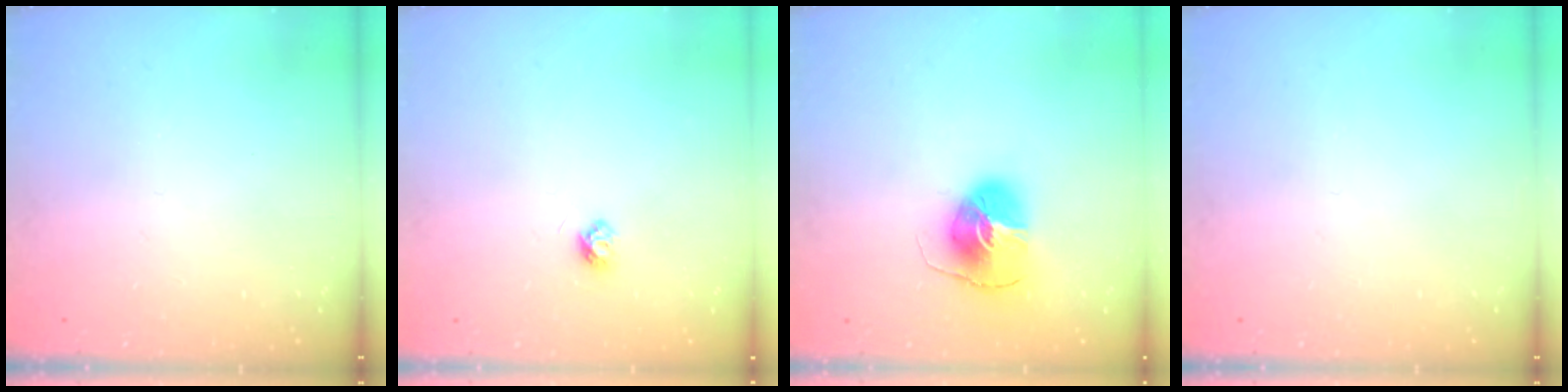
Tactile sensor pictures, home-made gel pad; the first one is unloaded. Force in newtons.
{"total": 3.9, "press": 3.9, "slide": 0.6}
{"total": 8.2, "press": 8.1, "slide": 1.3}
{"total": 0.0}